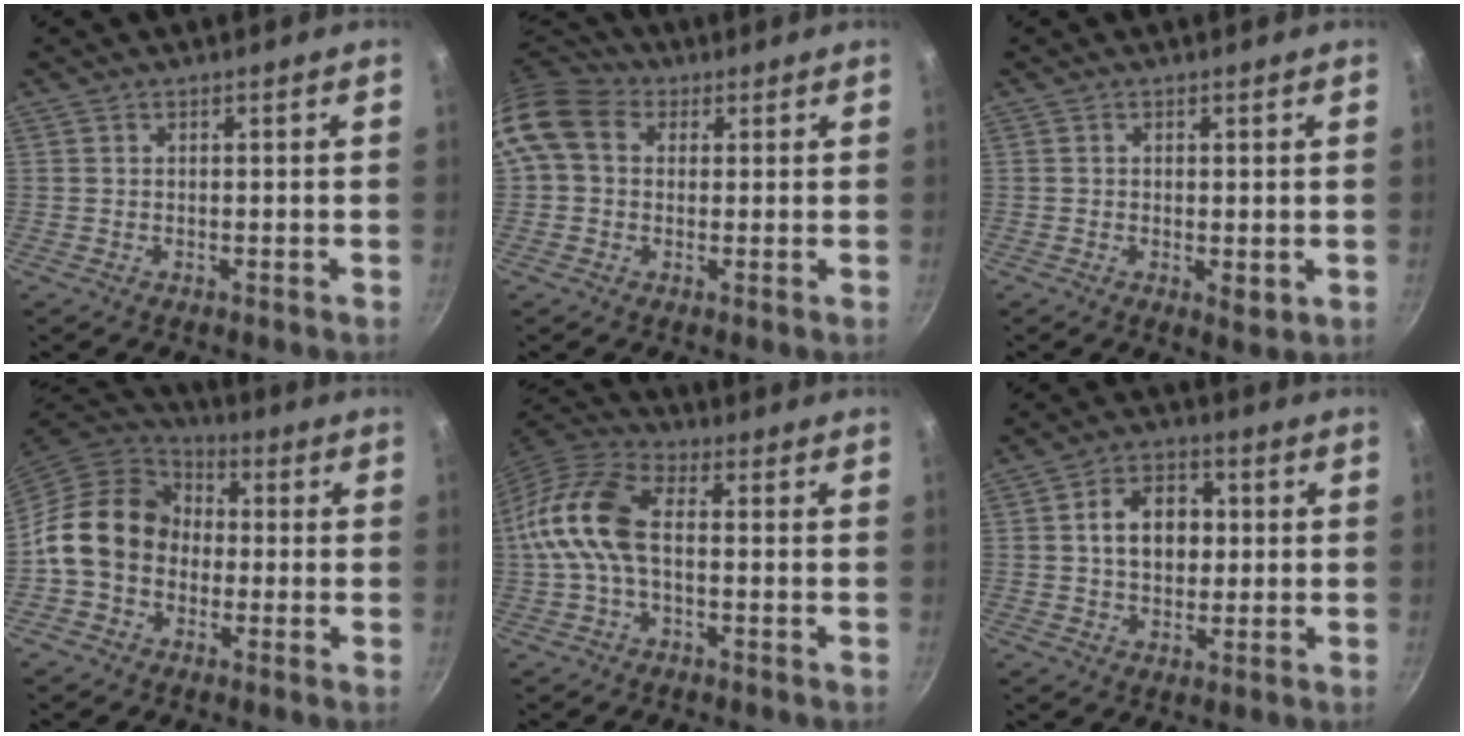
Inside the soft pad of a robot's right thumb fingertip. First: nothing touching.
{"total": 11.0, "force": [2.4, 8.7, 6.2], "torque": [-0.110, 0.020, 0.025]}
{"total": 2.7, "force": [-0.1, 1.2, 2.3], "torque": [-0.036, -0.009, 0.000]}
{"total": 14.5, "force": [-0.8, 12.0, 8.0], "torque": [-0.102, 0.035, -0.031]}
{"total": 13.0, "force": [-0.3, 7.3, 10.7], "torque": [-0.211, 0.038, -0.025]}
{"total": 9.5, "force": [1.0, 7.0, 6.4], "torque": [-0.072, 0.012, 0.010]}